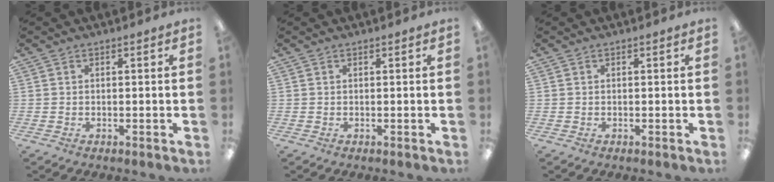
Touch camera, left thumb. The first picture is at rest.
{"total": 0.0}
{"total": 0.0}